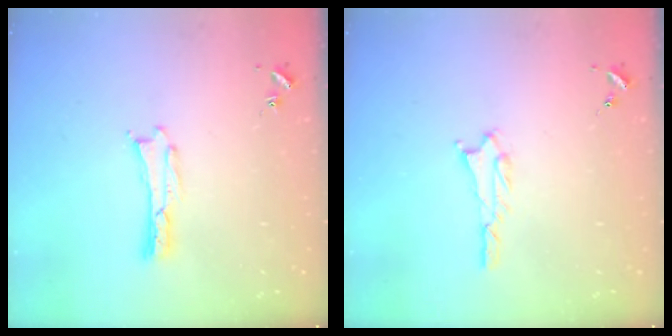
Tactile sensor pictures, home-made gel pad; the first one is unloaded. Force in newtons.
{"total": 1.8, "press": 1.8, "slide": 0.2}